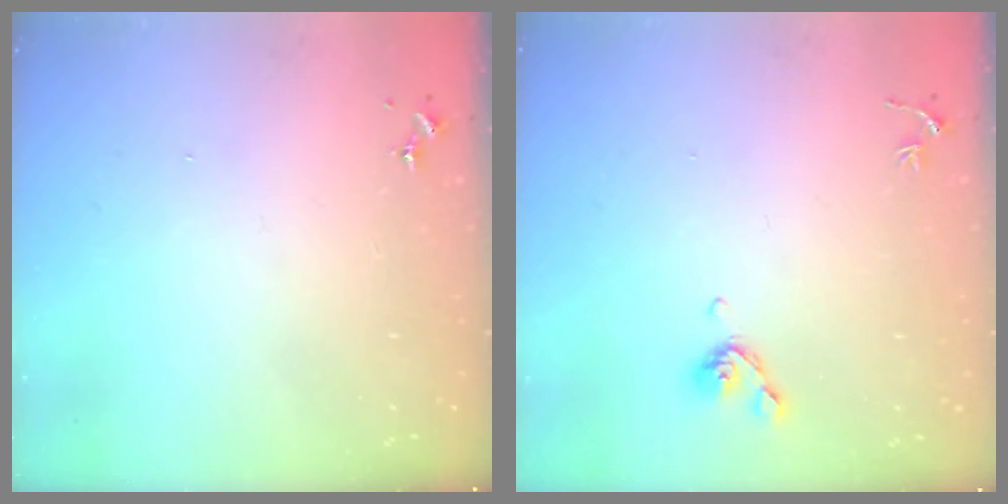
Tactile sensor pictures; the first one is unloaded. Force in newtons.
{"total": 6.1, "press": 6.0, "slide": 1.1}